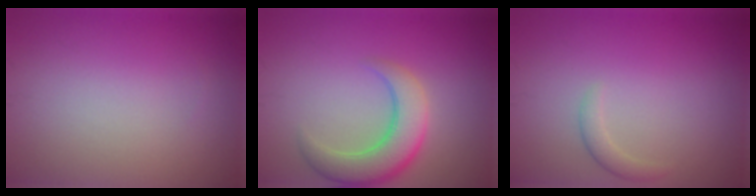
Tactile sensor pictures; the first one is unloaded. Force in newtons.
{"total": 5.6, "press": 5.5, "slide": 0.4}
{"total": 1.2, "press": 1.2, "slide": 0.1}